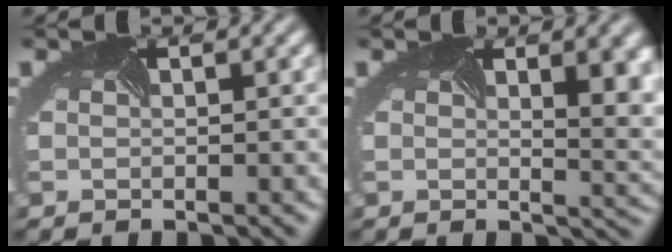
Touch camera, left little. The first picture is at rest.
{"total": 8.0, "force": [2.7, 3.9, 6.5], "torque": [-0.061, 0.005, 0.040]}